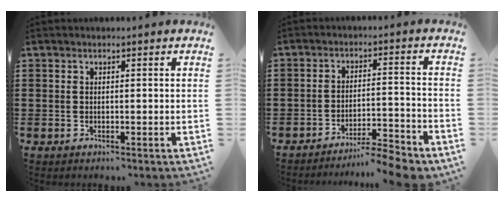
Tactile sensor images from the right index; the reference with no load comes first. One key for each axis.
{"total": 5.8, "fx": -5.5, "fy": -0.1, "fz": 1.9, "tx": -0.031, "ty": -0.006, "tz": -0.107}